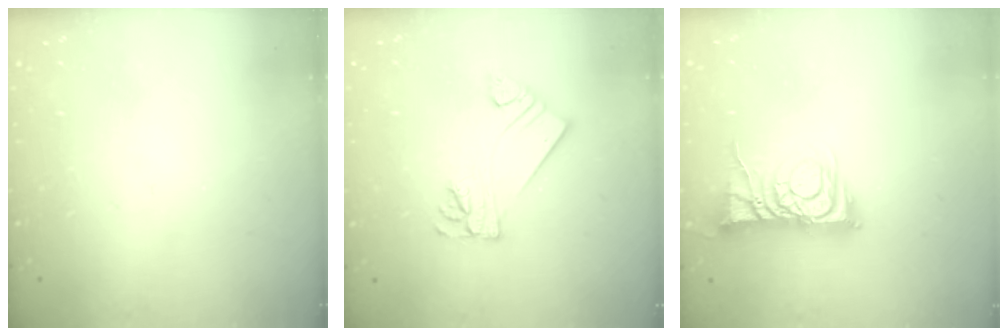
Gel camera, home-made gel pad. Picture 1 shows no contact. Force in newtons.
{"total": 7.9, "press": 7.9, "slide": 0.8}
{"total": 9.7, "press": 9.7, "slide": 0.6}